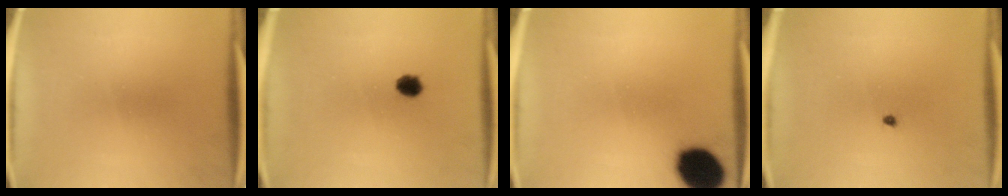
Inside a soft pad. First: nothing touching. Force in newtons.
{"total": 2.9}
{"total": 14.4}
{"total": 0.6}